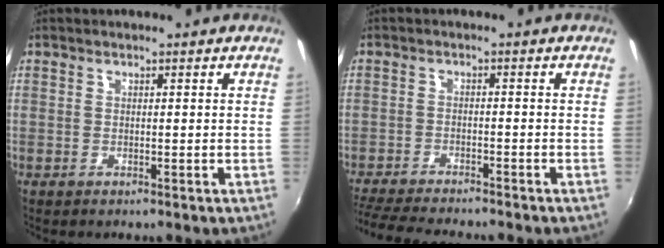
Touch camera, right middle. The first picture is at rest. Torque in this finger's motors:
{"motor_torque": [0.97, -1.16, 0.11, 0.08]}